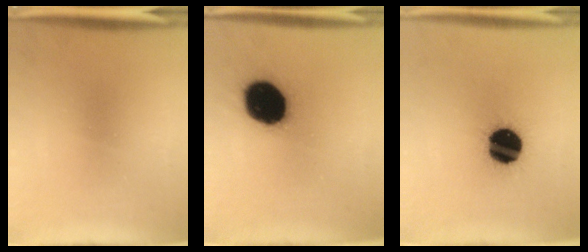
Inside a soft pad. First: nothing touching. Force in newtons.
{"total": 19.6}
{"total": 16.8}